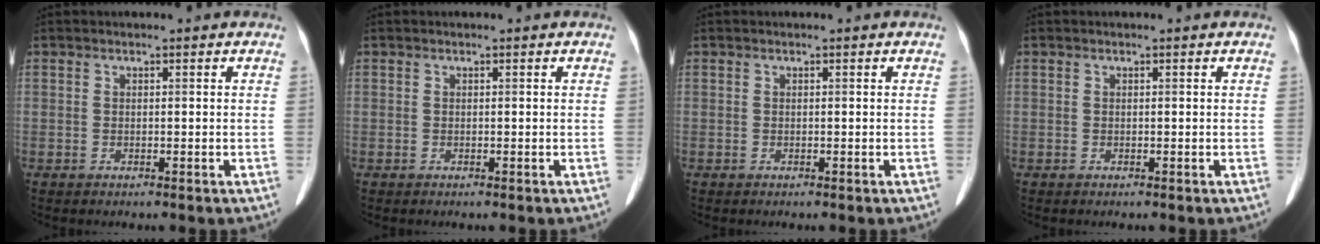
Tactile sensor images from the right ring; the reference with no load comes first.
{"total": 0.0}
{"total": 0.0}
{"total": 0.0}